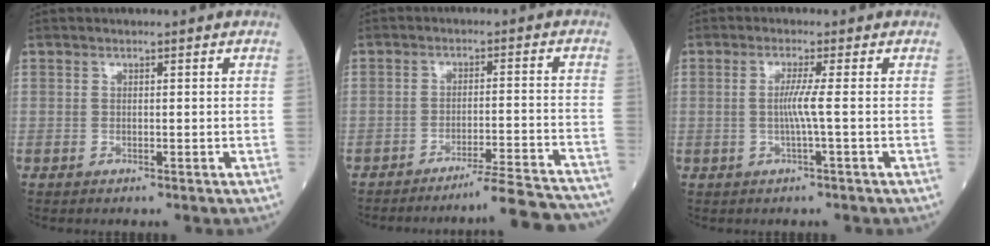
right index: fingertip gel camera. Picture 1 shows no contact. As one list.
[{"total": 14.2, "force": [-13.7, -1.3, 3.5], "torque": [-0.016, -0.004, -0.179]}, {"total": 2.9, "force": [-0.3, -1.0, 2.7], "torque": [-0.055, -0.003, -0.007]}]